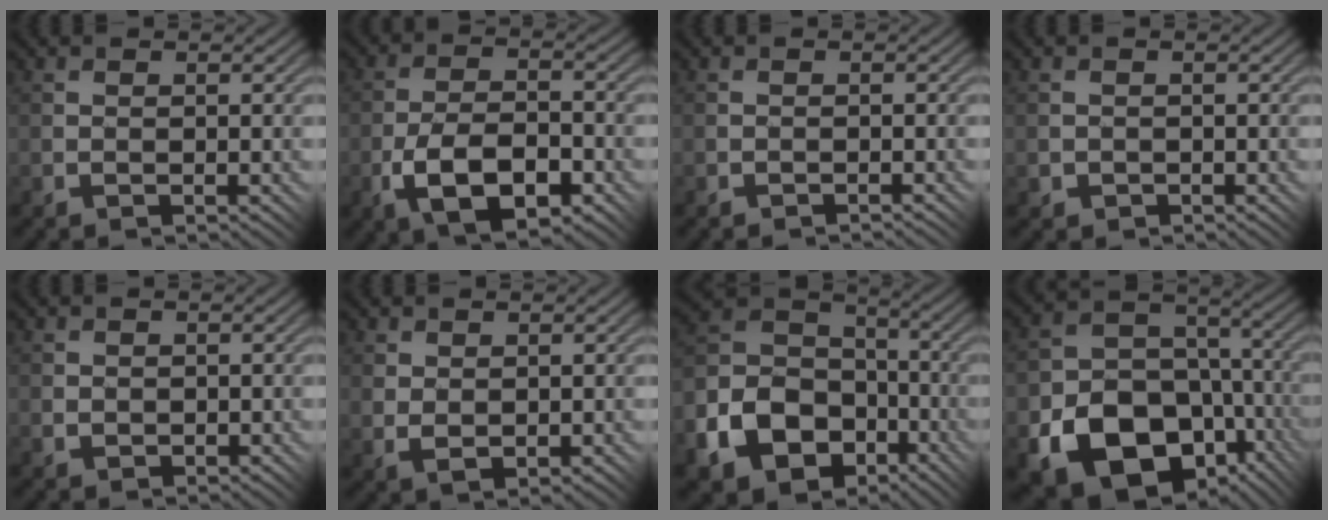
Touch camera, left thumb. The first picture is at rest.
{"total": 8.4, "force": [-3.7, 4.2, 6.3], "torque": [-0.130, -0.003, -0.070]}
{"total": 0.7, "force": [-0.5, -0.3, -0.4], "torque": [0.009, 0.005, -0.013]}
{"total": 1.1, "force": [-0.4, 1.1, 0.0], "torque": [-0.001, -0.004, -0.006]}
{"total": 1.2, "force": [0.2, 1.1, 0.3], "torque": [-0.005, -0.003, 0.007]}
{"total": 2.4, "force": [1.0, 1.6, 1.4], "torque": [-0.039, -0.008, 0.025]}
{"total": 14.9, "force": [-7.6, 10.7, 7.0], "torque": [-0.192, -0.036, -0.133]}
{"total": 19.8, "force": [-9.7, 14.9, 8.7], "torque": [-0.165, -0.054, -0.155]}